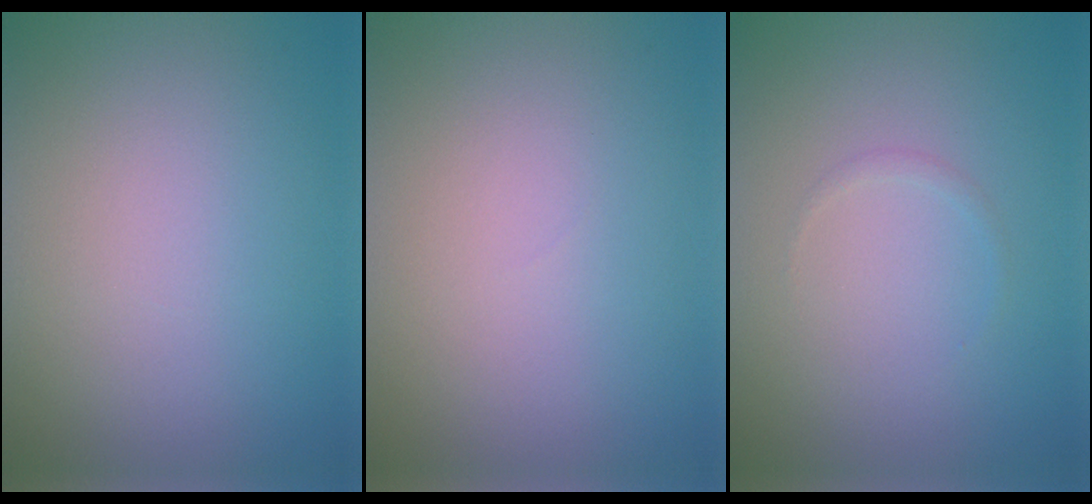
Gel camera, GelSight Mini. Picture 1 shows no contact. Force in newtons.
{"total": 0.0}
{"total": 0.5, "press": 0.5, "slide": 0.0}